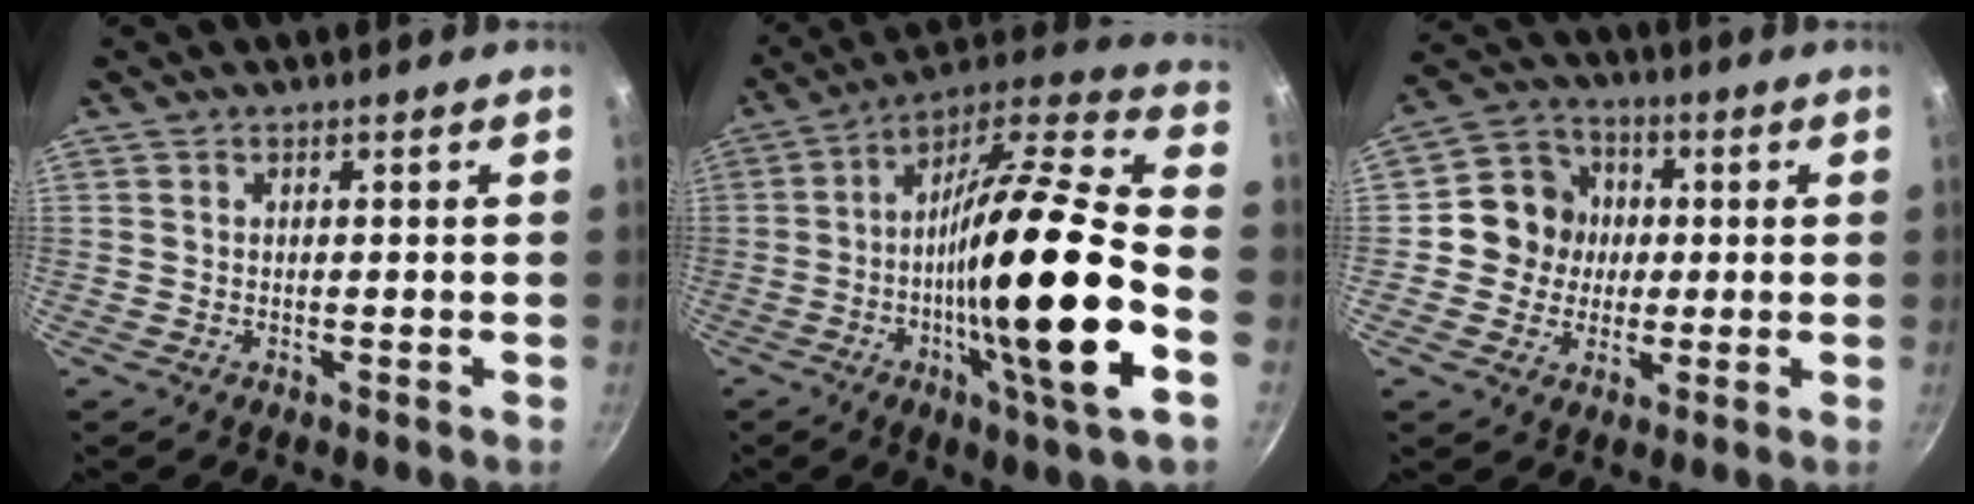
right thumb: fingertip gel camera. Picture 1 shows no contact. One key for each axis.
{"total": 27.3, "fx": -6.1, "fy": 4.8, "fz": 26.2, "tx": -0.413, "ty": 0.018, "tz": -0.112}
{"total": 9.6, "fx": 0.3, "fy": 9.1, "fz": 3.2, "tx": -0.012, "ty": 0.020, "tz": -0.012}